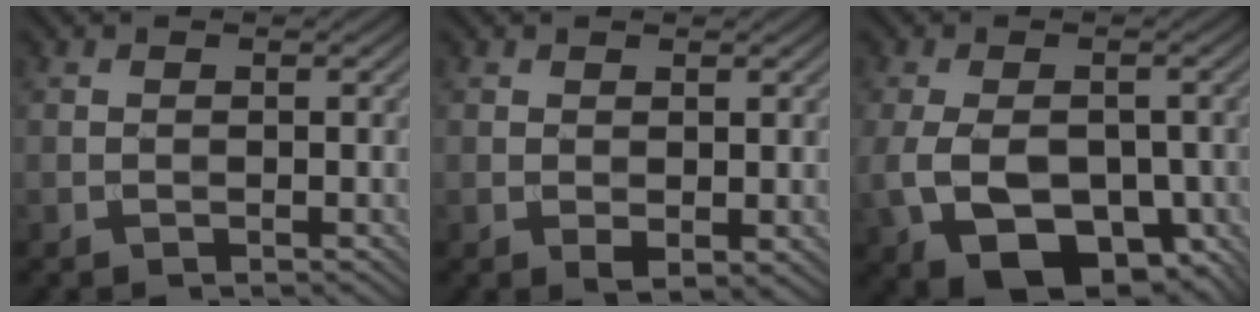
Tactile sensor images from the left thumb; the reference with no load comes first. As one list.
[{"total": 1.6, "force": [0.1, 0.8, 1.4], "torque": [-0.024, -0.007, 0.007]}, {"total": 11.4, "force": [-3.9, 6.7, 8.5], "torque": [-0.178, -0.031, -0.051]}]